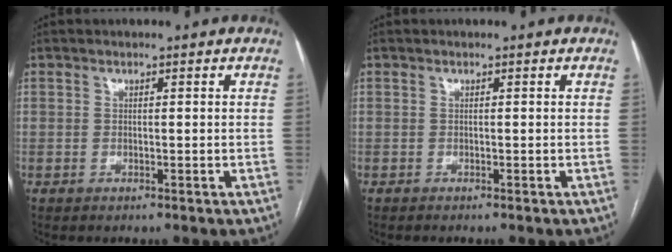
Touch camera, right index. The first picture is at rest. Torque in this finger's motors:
{"motor_torque": [0.09, -0.10, 0.03, 0.01]}